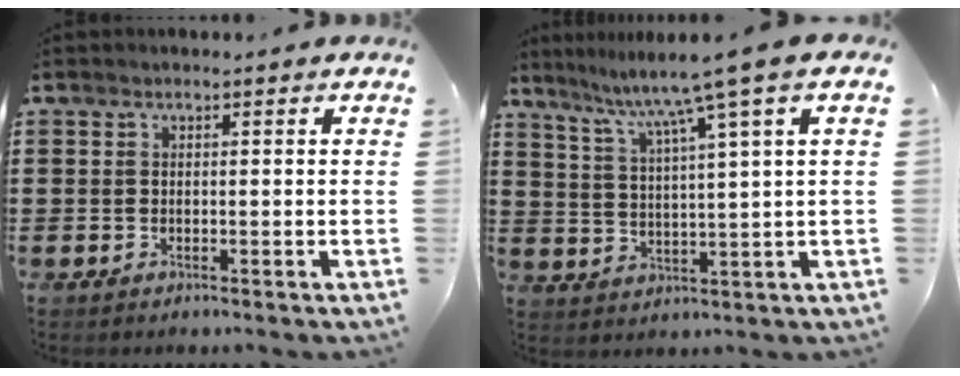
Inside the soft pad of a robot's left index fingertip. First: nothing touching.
{"total": 7.6, "force": [5.5, -1.5, 5.1], "torque": [-0.118, -0.030, 0.086]}